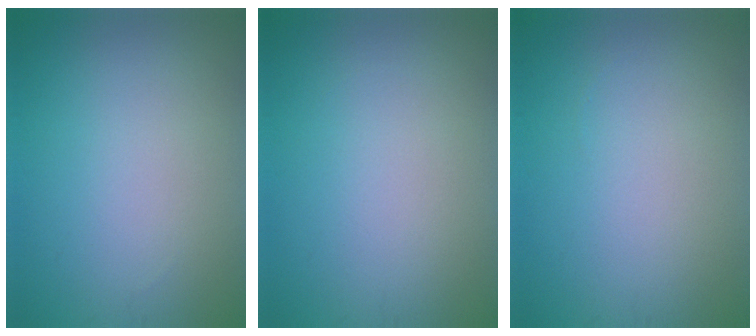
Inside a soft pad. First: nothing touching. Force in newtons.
{"total": 0.0}
{"total": 0.0}